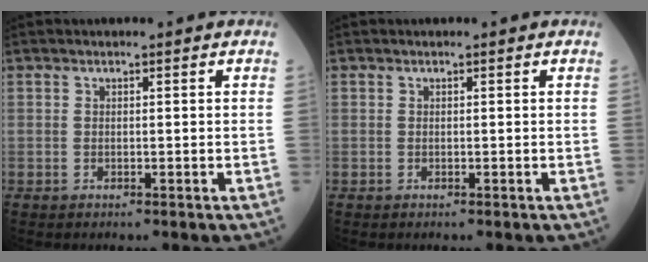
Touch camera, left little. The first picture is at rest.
{"total": 0.0}